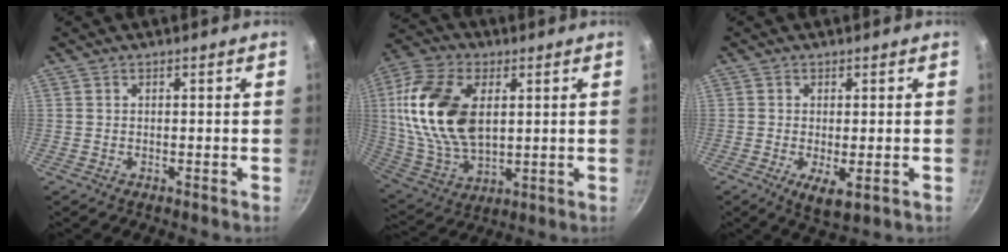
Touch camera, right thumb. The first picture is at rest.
{"total": 20.0, "force": [4.0, 12.0, 15.5], "torque": [-0.288, -0.007, 0.081]}
{"total": 4.8, "force": [-1.3, 1.7, 4.3], "torque": [-0.073, -0.014, -0.014]}